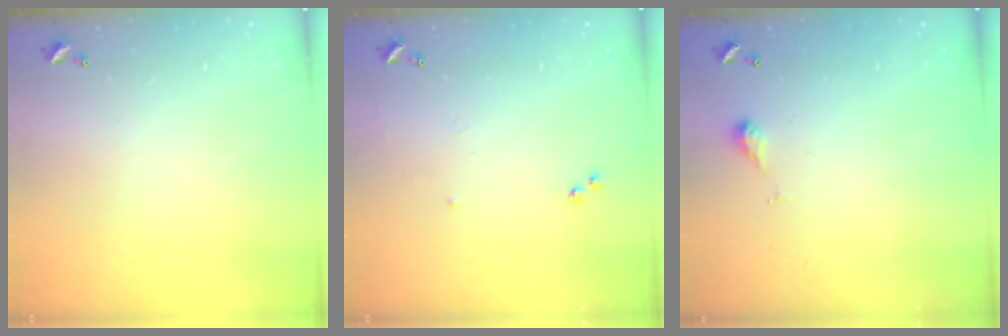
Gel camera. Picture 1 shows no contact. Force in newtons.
{"total": 5.7, "press": 5.6, "slide": 0.8}
{"total": 3.5, "press": 3.5, "slide": 0.4}